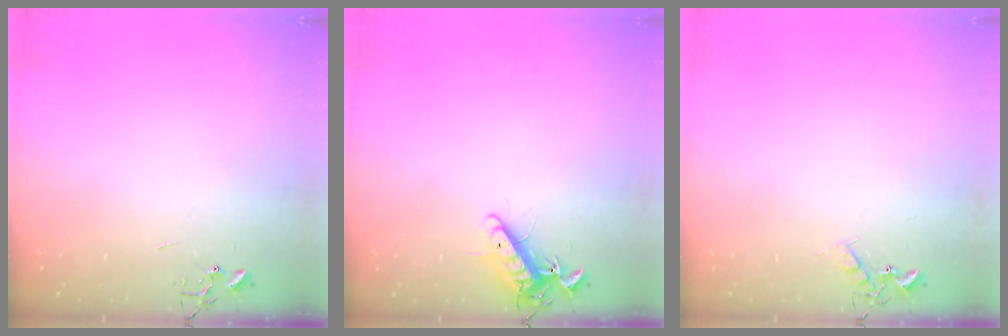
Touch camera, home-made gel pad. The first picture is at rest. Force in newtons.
{"total": 11.3, "press": 11.2, "slide": 1.5}
{"total": 5.8, "press": 5.7, "slide": 0.6}